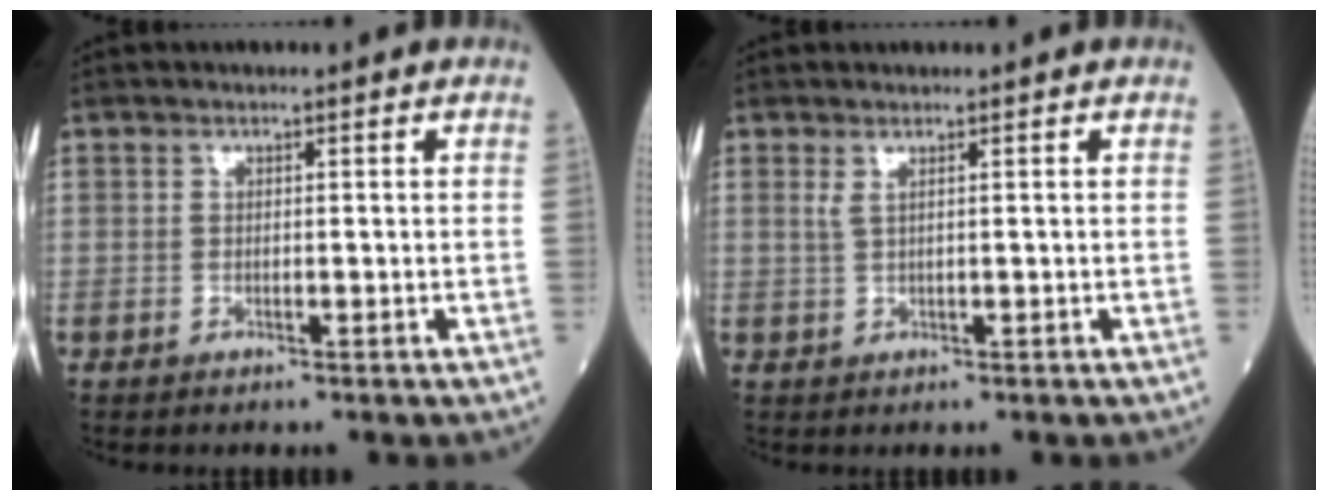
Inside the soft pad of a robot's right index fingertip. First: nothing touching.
{"total": 1.2, "force": [0.6, -0.1, 1.0], "torque": [-0.029, -0.001, 0.012]}